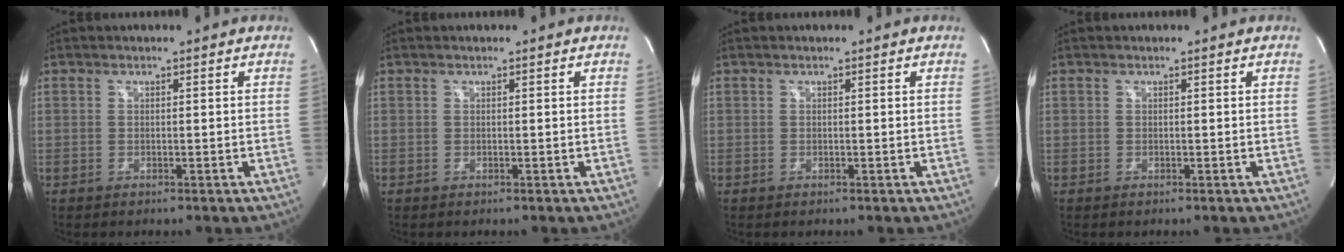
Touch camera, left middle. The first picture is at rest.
{"total": 0.0}
{"total": 0.0}
{"total": 0.0}